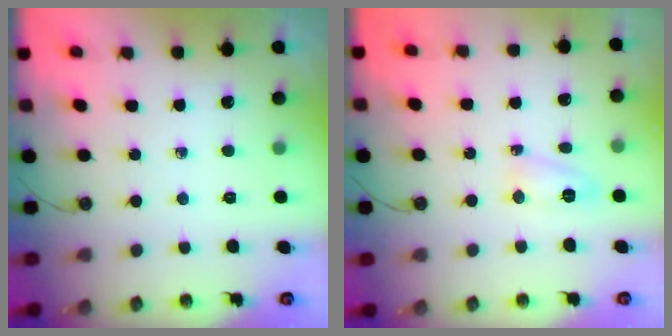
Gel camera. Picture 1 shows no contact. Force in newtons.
{"total": 5.2, "press": 5.1, "slide": 0.6}